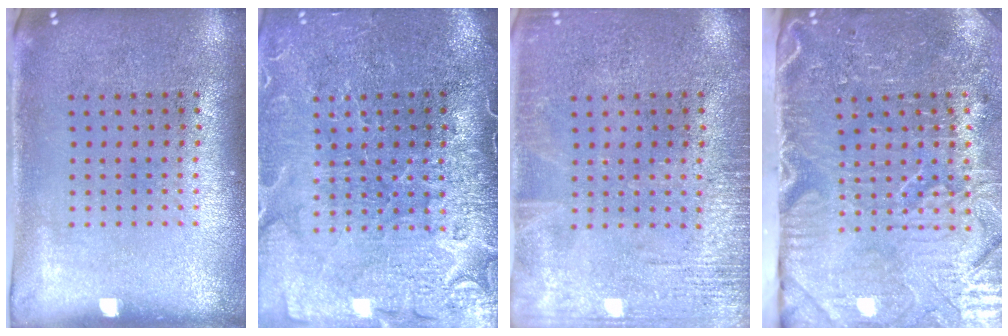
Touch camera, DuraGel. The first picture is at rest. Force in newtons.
{"total": 3.9, "press": 3.6, "slide": 1.5}
{"total": 2.6, "press": 2.5, "slide": 0.3}
{"total": 5.3, "press": 4.4, "slide": 2.9}